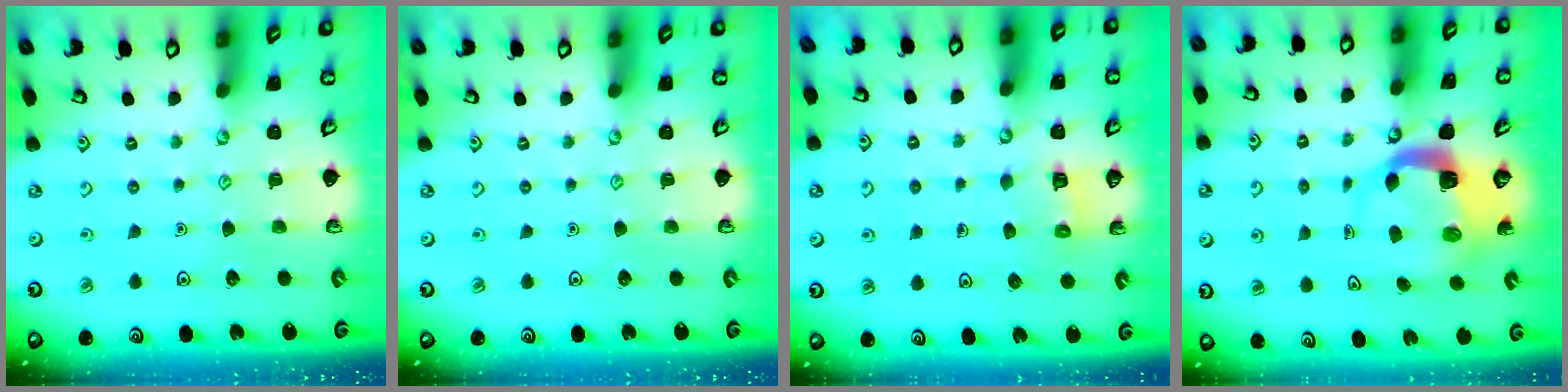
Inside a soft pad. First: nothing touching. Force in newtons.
{"total": 0.0}
{"total": 5.4, "press": 5.4, "slide": 0.2}
{"total": 4.5, "press": 4.5, "slide": 0.6}